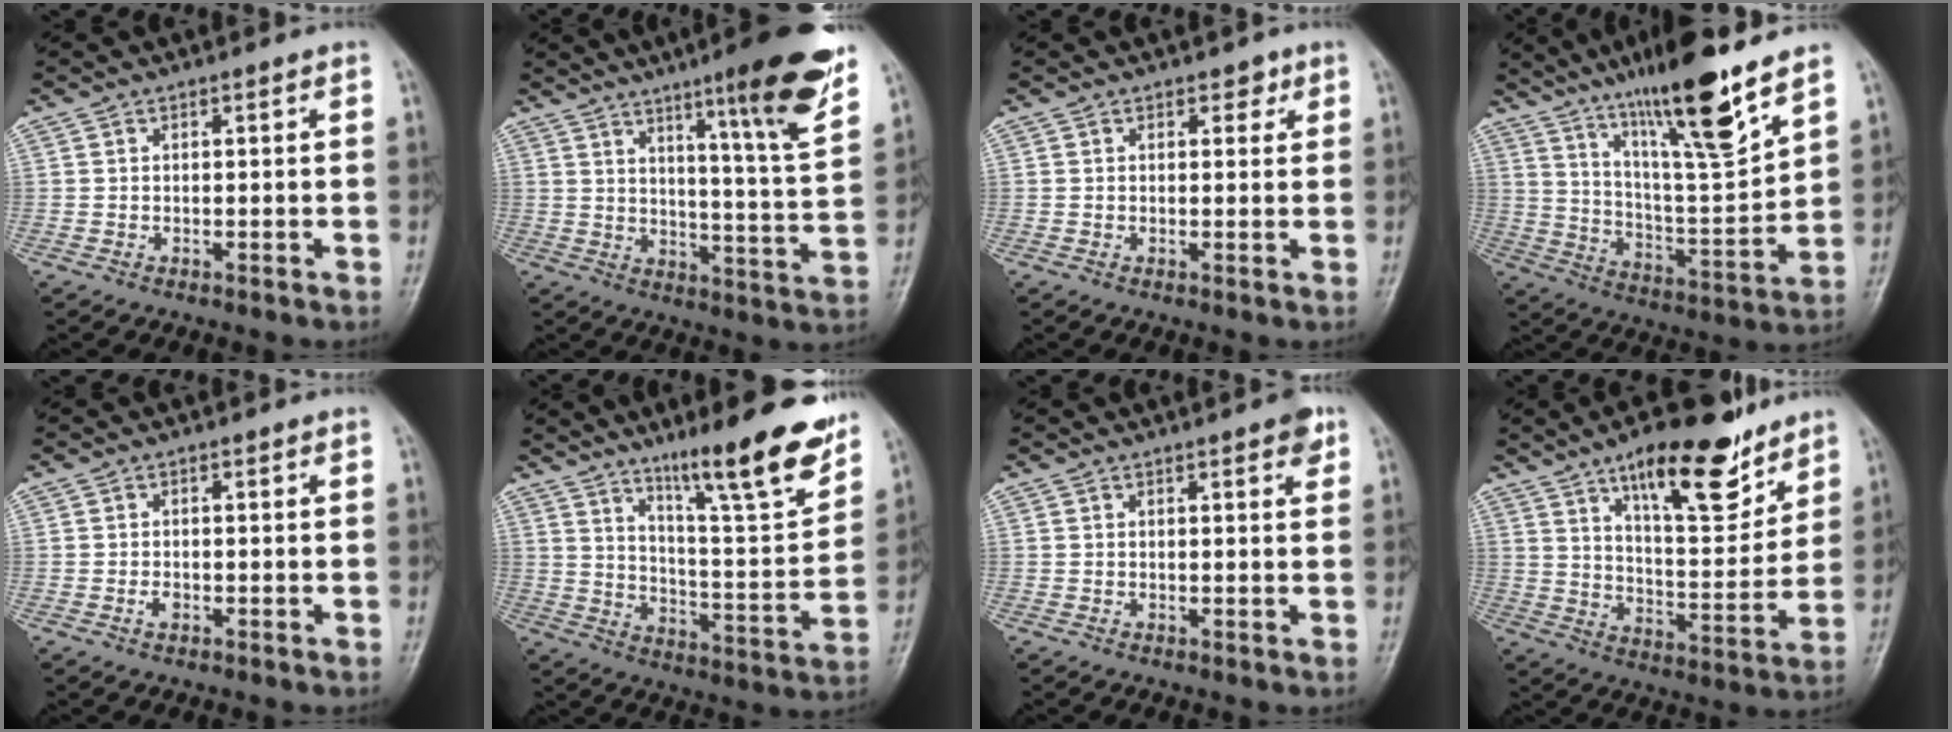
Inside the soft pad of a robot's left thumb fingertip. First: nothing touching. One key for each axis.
{"total": 15.9, "fx": 9.8, "fy": 0.9, "fz": 12.4, "tx": -0.161, "ty": -0.058, "tz": 0.143}
{"total": 2.0, "fx": 1.1, "fy": 1.3, "fz": 1.0, "tx": 0.005, "ty": -0.003, "tz": 0.011}
{"total": 19.3, "fx": 13.0, "fy": 2.4, "fz": 14.1, "tx": -0.218, "ty": -0.070, "tz": 0.226}
{"total": 1.3, "fx": -0.5, "fy": 0.8, "fz": 0.8, "tx": -0.014, "ty": 0.000, "tz": -0.010}
{"total": 17.7, "fx": 12.5, "fy": 2.6, "fz": 12.3, "tx": -0.157, "ty": -0.078, "tz": 0.199}
{"total": 2.7, "fx": 1.5, "fy": 0.9, "fz": 2.1, "tx": -0.019, "ty": -0.003, "tz": 0.014}
{"total": 18.1, "fx": 11.6, "fy": 6.3, "fz": 12.3, "tx": -0.149, "ty": -0.066, "tz": 0.189}